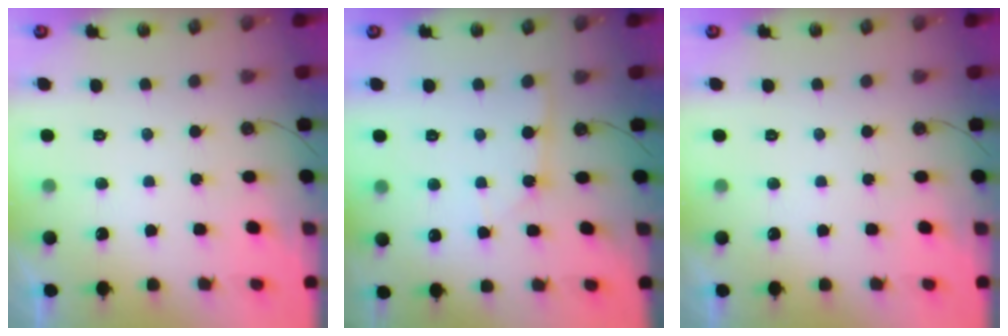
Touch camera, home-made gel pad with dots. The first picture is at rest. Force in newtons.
{"total": 2.0, "press": 2.0, "slide": 0.3}
{"total": 0.0}